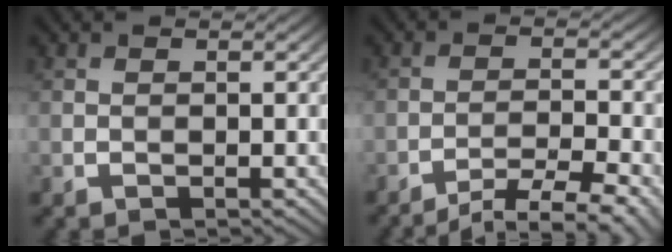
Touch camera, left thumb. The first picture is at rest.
{"total": 4.7, "force": [-3.8, 0.2, 2.9], "torque": [-0.054, 0.004, -0.058]}